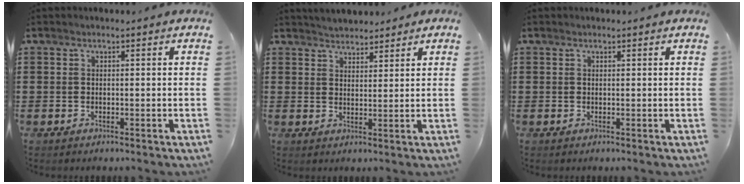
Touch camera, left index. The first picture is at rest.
{"total": 2.8, "force": [2.6, 1.0, -0.1], "torque": [-0.007, 0.003, 0.051]}
{"total": 0.0}